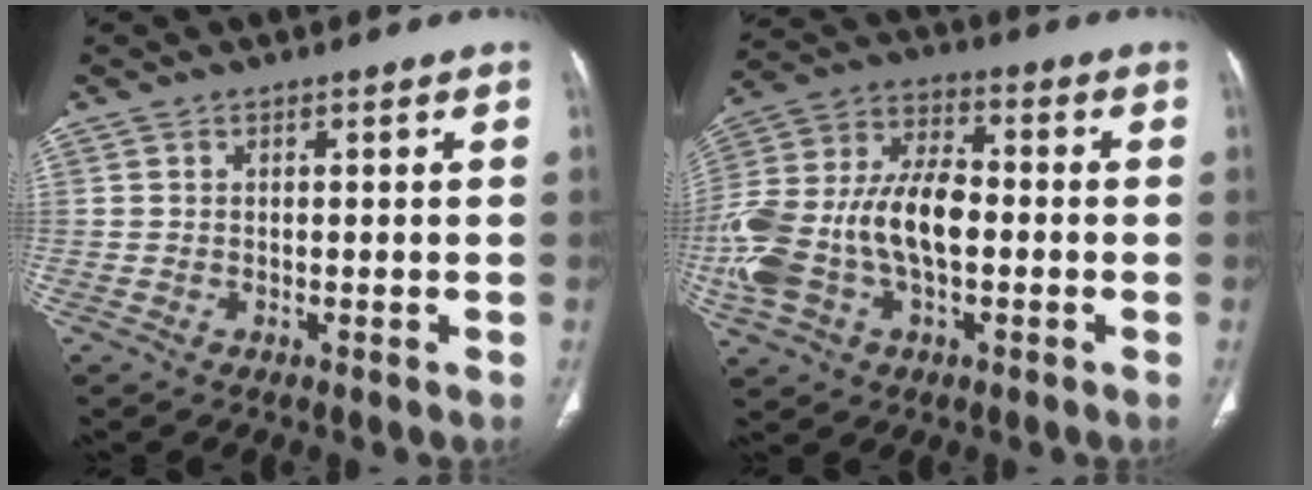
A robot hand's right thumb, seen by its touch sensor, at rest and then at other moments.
{"total": 21.2, "force": [-3.1, 12.4, 16.9], "torque": [-0.370, 0.029, -0.055]}